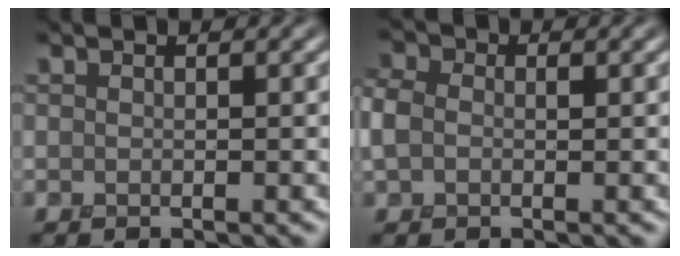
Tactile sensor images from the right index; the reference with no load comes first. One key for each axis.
{"total": 1.6, "fx": -0.3, "fy": 1.4, "fz": 0.8, "tx": -0.017, "ty": 0.001, "tz": -0.008}